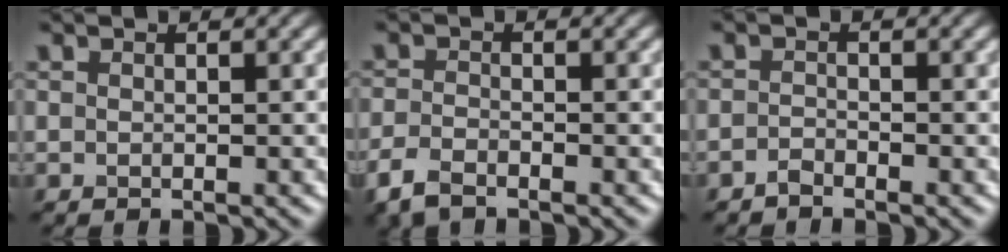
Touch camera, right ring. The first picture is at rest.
{"total": 2.8, "force": [-2.1, 1.0, 1.5], "torque": [-0.036, -0.007, -0.053]}
{"total": 0.9, "force": [-0.9, 0.3, 0.2], "torque": [-0.002, 0.002, -0.019]}